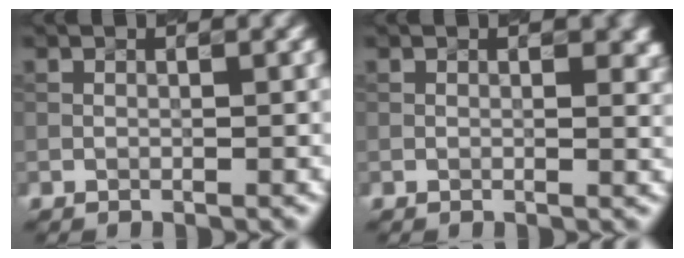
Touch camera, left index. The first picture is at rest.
{"total": 2.2, "force": [0.9, 1.1, 1.8], "torque": [-0.014, 0.004, 0.013]}